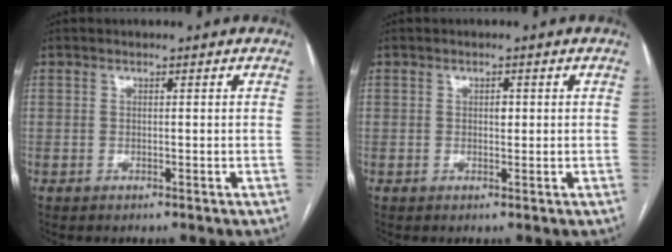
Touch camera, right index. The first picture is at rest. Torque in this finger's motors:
{"motor_torque": [0.33, 0.13, -0.01, 0.03]}